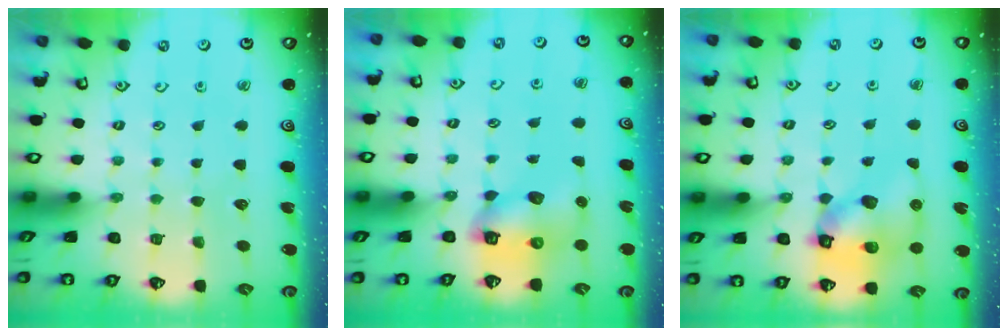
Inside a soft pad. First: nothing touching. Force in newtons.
{"total": 8.9, "press": 8.8, "slide": 1.1}
{"total": 12.1, "press": 11.9, "slide": 1.7}